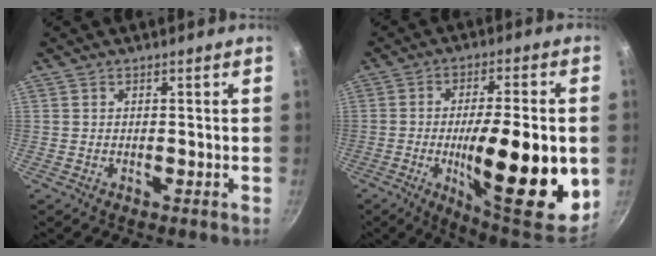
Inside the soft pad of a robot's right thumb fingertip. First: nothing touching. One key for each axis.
{"total": 23.7, "fx": -3.7, "fy": 6.8, "fz": 22.4, "tx": -0.315, "ty": -0.005, "tz": -0.054}